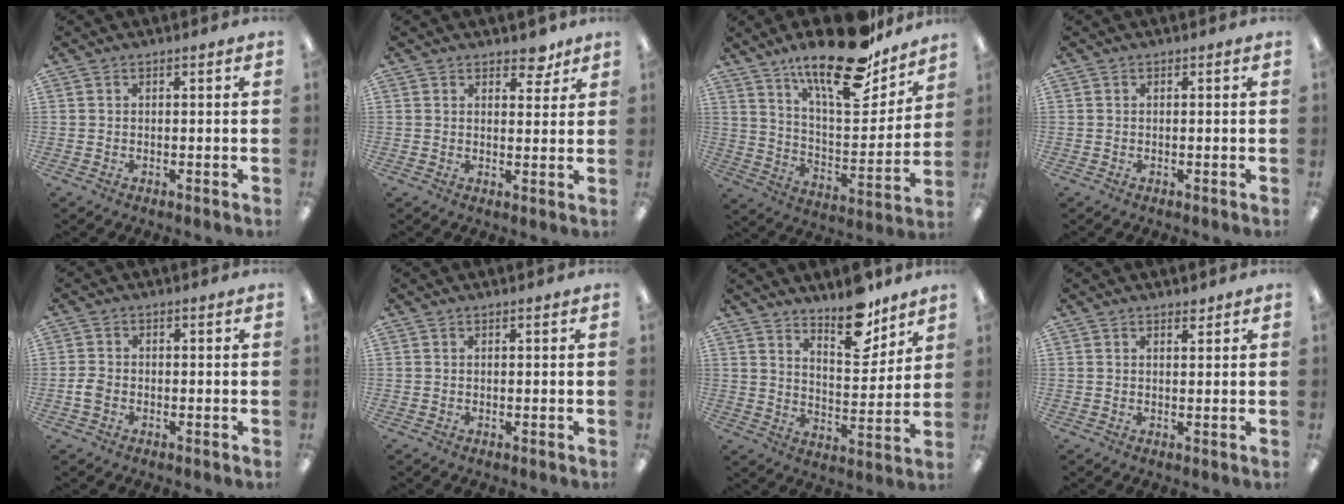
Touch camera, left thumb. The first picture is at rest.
{"total": 4.9, "force": [3.8, 2.3, 2.0], "torque": [-0.007, -0.022, 0.063]}
{"total": 22.4, "force": [16.9, 6.7, 13.1], "torque": [-0.210, -0.112, 0.283]}
{"total": 0.0}
{"total": 2.6, "force": [-0.7, 1.8, 1.7], "torque": [-0.038, 0.003, -0.015]}
{"total": 0.6, "force": [0.5, 0.0, 0.4], "torque": [-0.008, 0.002, 0.008]}
{"total": 13.3, "force": [10.6, 5.2, 6.2], "torque": [-0.073, -0.076, 0.186]}
{"total": 1.7, "force": [1.5, 0.5, 0.6], "torque": [-0.006, -0.004, 0.026]}